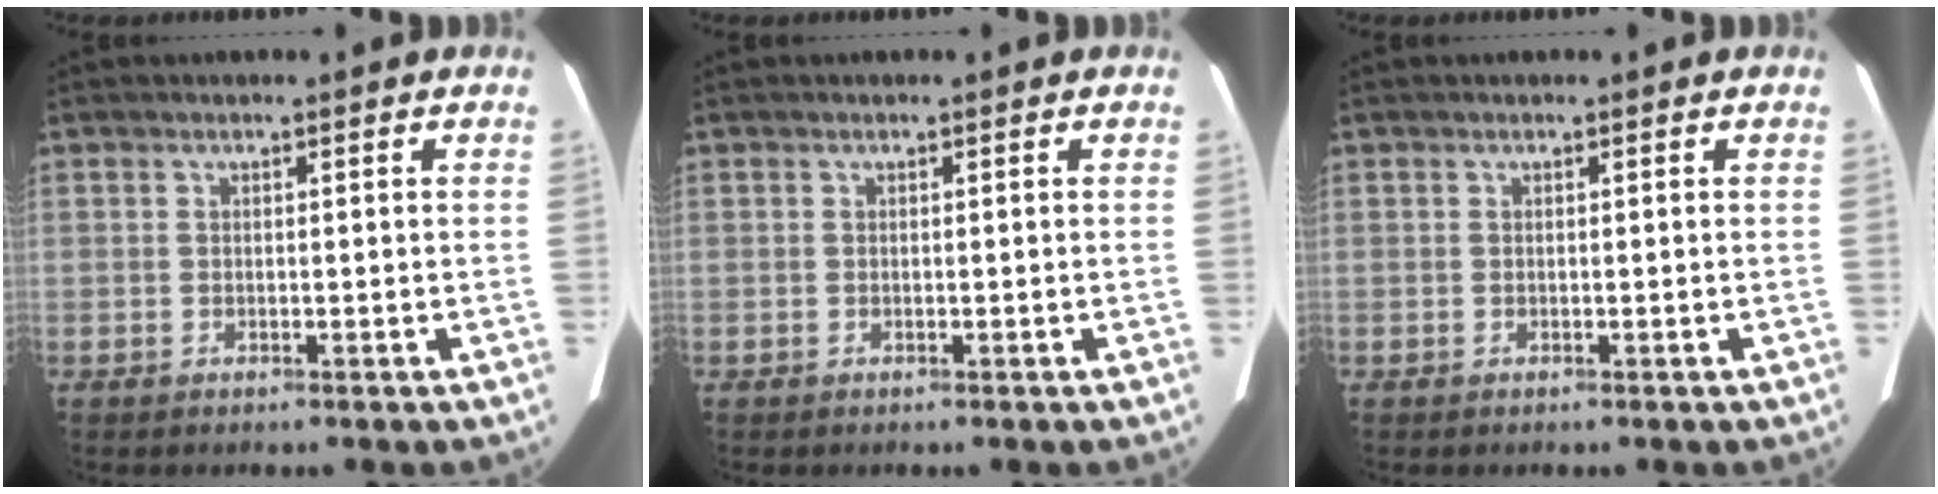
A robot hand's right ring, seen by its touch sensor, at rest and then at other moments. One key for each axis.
{"total": 0.0}
{"total": 0.0}